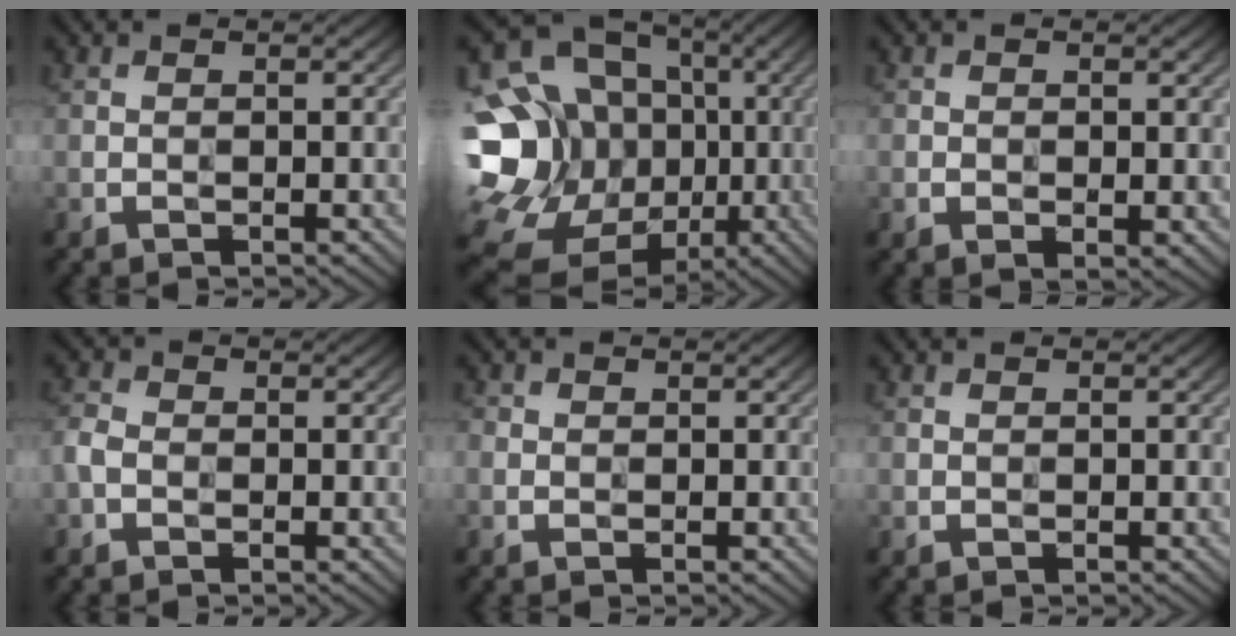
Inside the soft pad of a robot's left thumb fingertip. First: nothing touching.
{"total": 23.3, "force": [-3.8, 20.3, 10.9], "torque": [-0.260, -0.005, -0.084]}
{"total": 2.0, "force": [-0.2, 1.2, 1.7], "torque": [-0.026, -0.008, 0.001]}
{"total": 2.2, "force": [-0.9, 1.5, 1.2], "torque": [-0.032, 0.003, -0.029]}
{"total": 1.0, "force": [-0.1, 0.9, 0.3], "torque": [-0.005, -0.003, -0.004]}
{"total": 0.0}